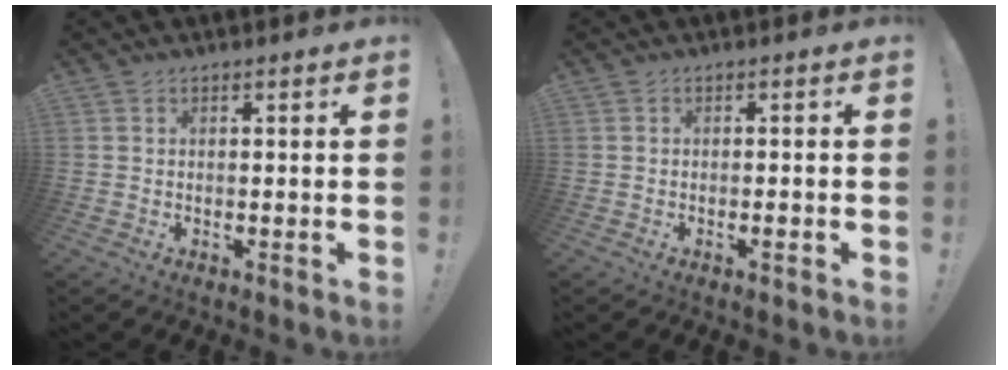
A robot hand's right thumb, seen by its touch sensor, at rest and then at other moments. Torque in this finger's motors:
{"motor_torque": [0.22, -0.06, 0.03, -0.07, 0.02]}